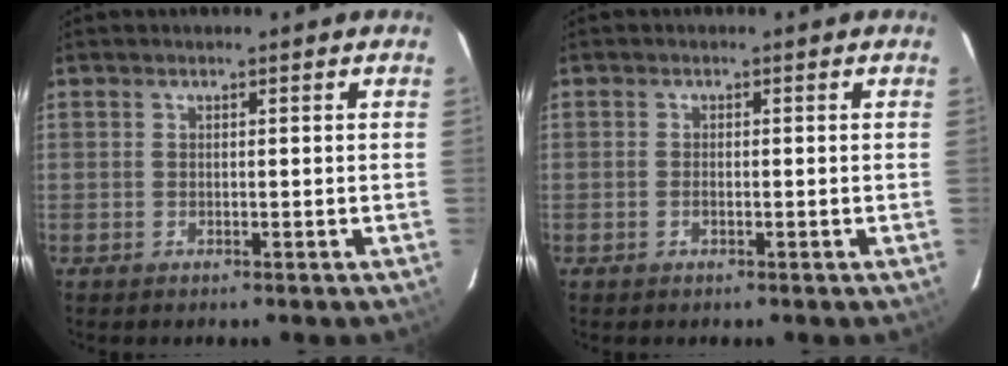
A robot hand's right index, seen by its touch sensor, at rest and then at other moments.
{"total": 0.9, "force": [-0.4, 0.5, 0.7], "torque": [-0.015, 0.001, -0.008]}